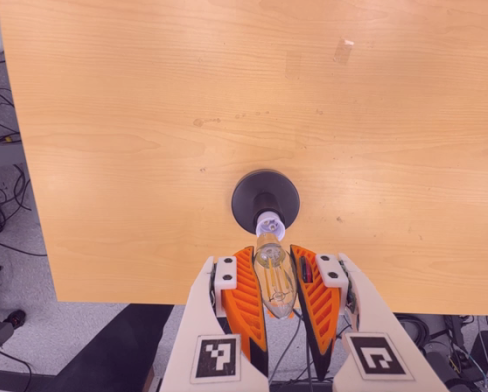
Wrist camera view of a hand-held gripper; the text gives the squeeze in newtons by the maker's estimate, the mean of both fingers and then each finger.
{"total": 23.4, "left": 25.5, "right": 21.2}